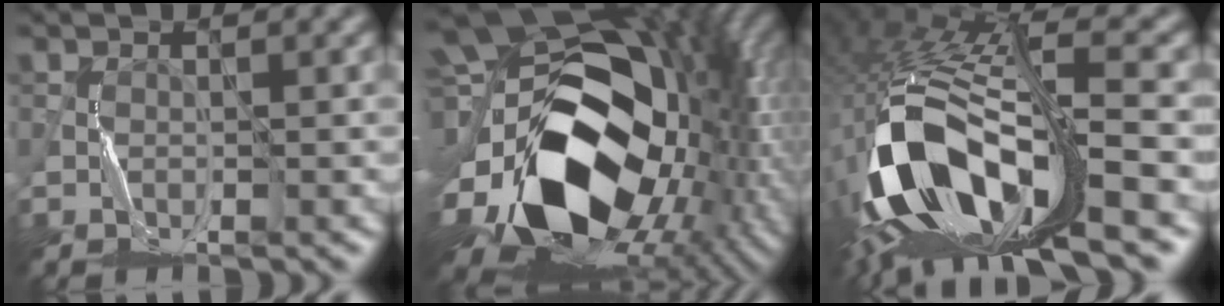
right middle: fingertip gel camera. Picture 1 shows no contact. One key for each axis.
{"total": 20.6, "fx": -2.3, "fy": 14.1, "fz": 14.9, "tx": -0.275, "ty": -0.031, "tz": -0.021}
{"total": 15.3, "fx": -6.4, "fy": 5.7, "fz": 12.6, "tx": -0.260, "ty": 0.002, "tz": -0.102}